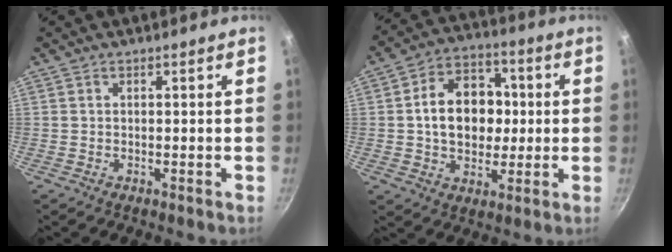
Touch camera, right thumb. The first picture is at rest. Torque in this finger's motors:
{"motor_torque": [0.37, 2.32, 1.39, 0.19, 0.22]}